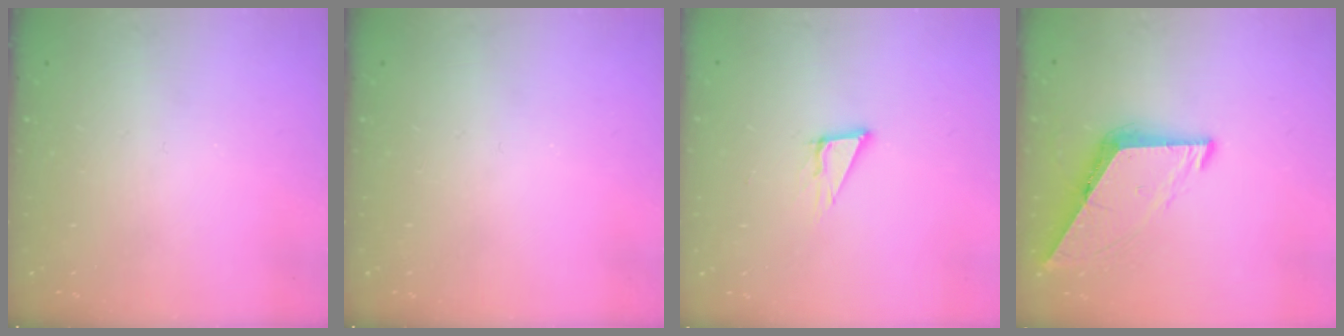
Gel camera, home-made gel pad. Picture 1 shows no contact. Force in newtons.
{"total": 0.0}
{"total": 5.1, "press": 5.1, "slide": 0.5}
{"total": 7.0, "press": 7.0, "slide": 0.5}